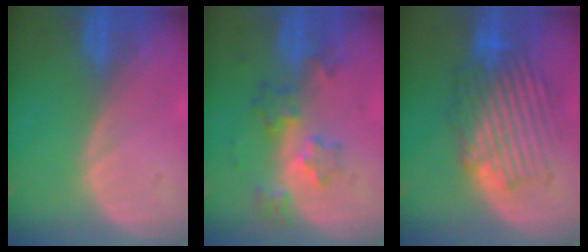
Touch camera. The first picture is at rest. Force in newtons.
{"total": 5.9, "press": 5.4, "slide": 2.5}
{"total": 9.0, "press": 8.6, "slide": 2.6}